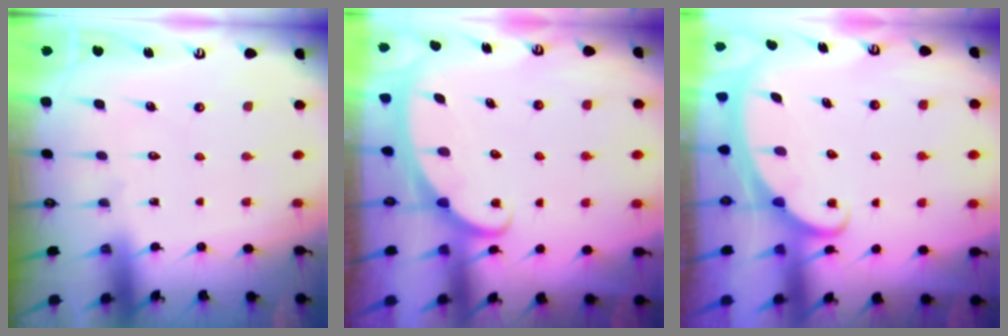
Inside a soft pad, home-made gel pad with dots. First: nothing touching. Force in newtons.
{"total": 2.3, "press": 2.3, "slide": 0.4}
{"total": 2.3, "press": 2.3, "slide": 0.2}